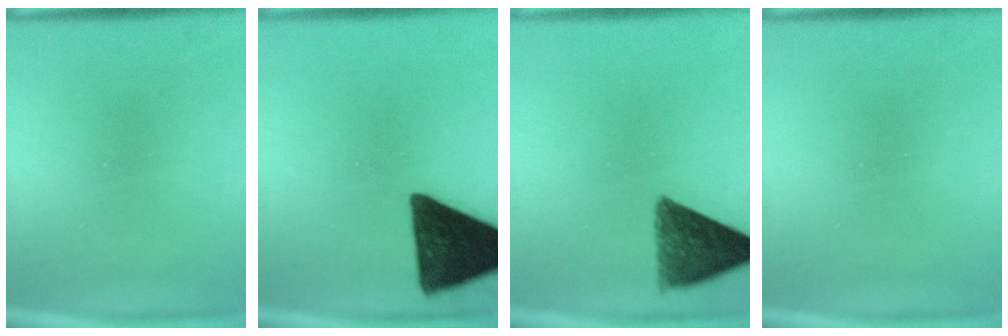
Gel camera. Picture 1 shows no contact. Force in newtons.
{"total": 16.4}
{"total": 10.0}
{"total": 0.0}